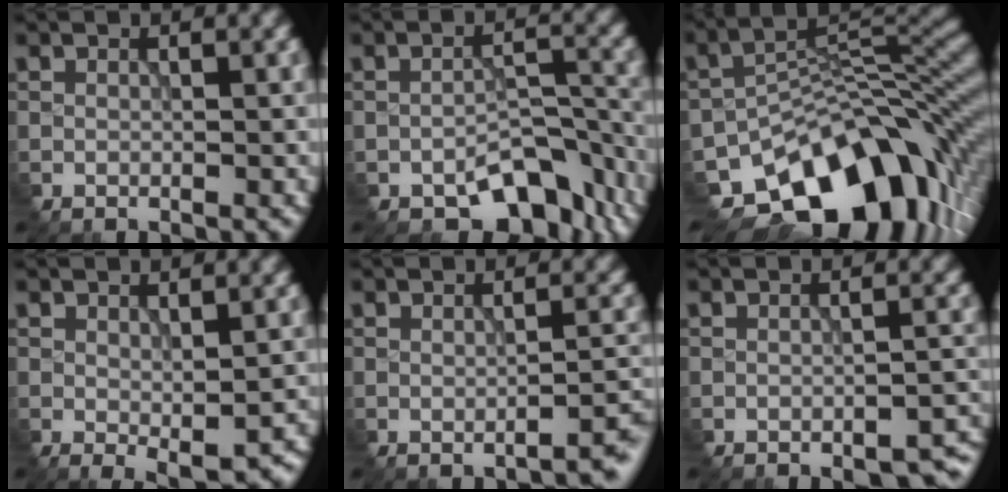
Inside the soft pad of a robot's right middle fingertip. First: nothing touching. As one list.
[{"total": 6.0, "force": [-4.2, 2.9, 3.0], "torque": [-0.033, -0.002, -0.062]}, {"total": 13.8, "force": [-8.3, 7.6, 7.9], "torque": [-0.121, -0.008, -0.134]}, {"total": 2.4, "force": [-0.3, 0.7, 2.2], "torque": [-0.032, -0.011, 0.002]}, {"total": 2.1, "force": [-1.3, 0.3, 1.6], "torque": [-0.015, 0.009, -0.028]}, {"total": 3.5, "force": [-3.2, 0.8, 1.2], "torque": [-0.025, 0.000, -0.041]}]